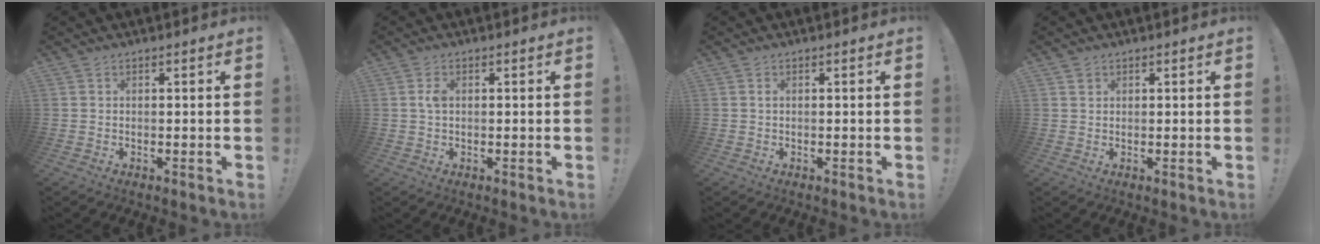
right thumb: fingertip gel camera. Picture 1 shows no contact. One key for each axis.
{"total": 2.4, "fx": 0.3, "fy": 1.4, "fz": 1.9, "tx": -0.033, "ty": 0.004, "tz": 0.003}
{"total": 0.6, "fx": 0.0, "fy": 0.5, "fz": 0.3, "tx": -0.009, "ty": 0.005, "tz": 0.000}
{"total": 1.3, "fx": 0.8, "fy": 1.0, "fz": 0.2, "tx": 0.009, "ty": -0.006, "tz": 0.012}